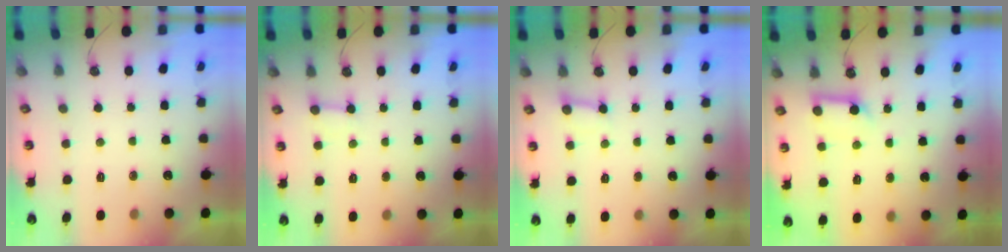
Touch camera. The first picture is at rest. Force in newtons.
{"total": 2.4, "press": 2.4, "slide": 0.2}
{"total": 3.3, "press": 3.3, "slide": 0.2}
{"total": 8.5, "press": 8.5, "slide": 0.8}